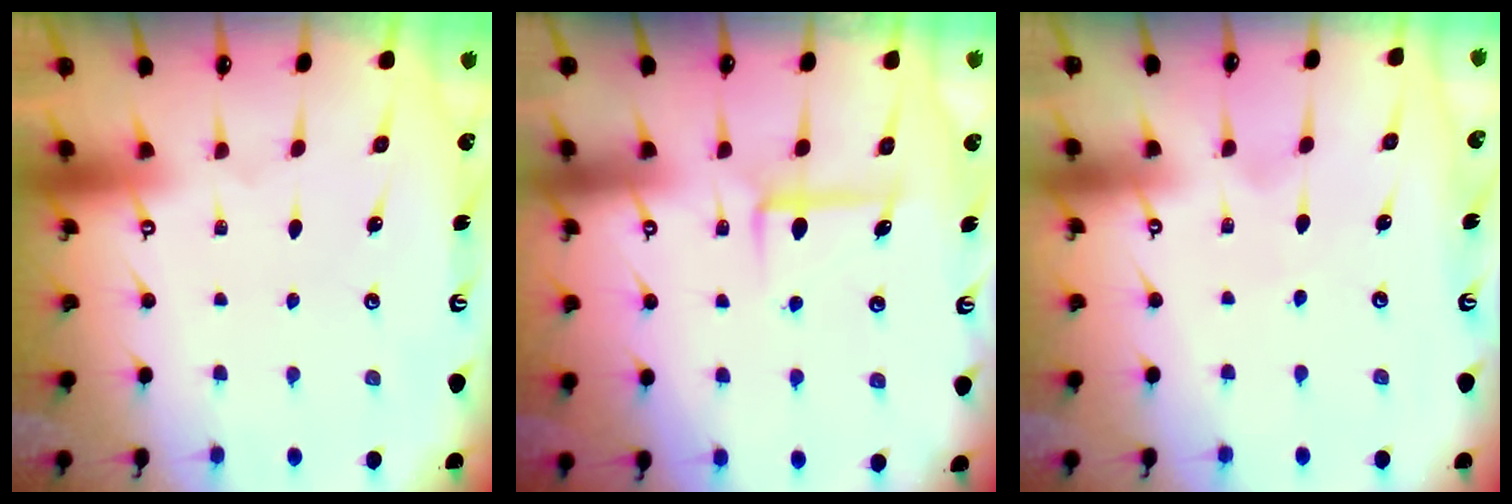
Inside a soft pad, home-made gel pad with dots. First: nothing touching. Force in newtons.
{"total": 5.8, "press": 5.8, "slide": 0.0}
{"total": 3.2, "press": 3.2, "slide": 0.4}